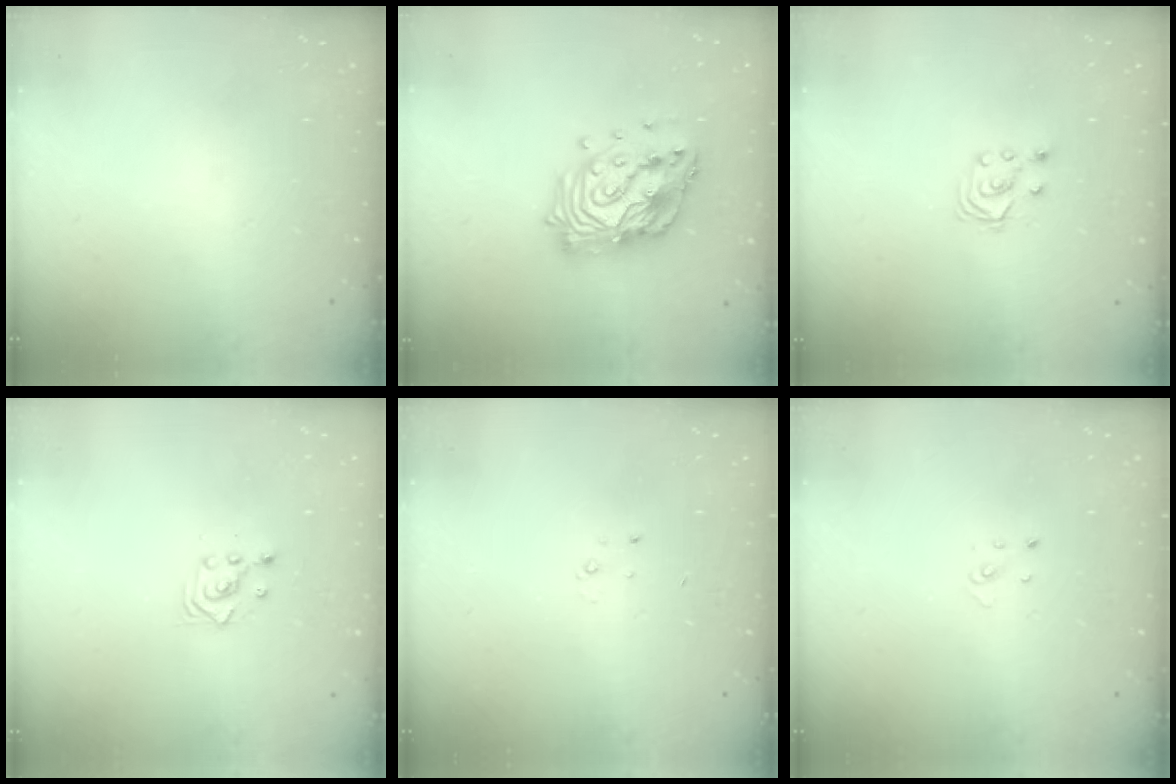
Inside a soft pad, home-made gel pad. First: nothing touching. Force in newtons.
{"total": 18.2, "press": 18.1, "slide": 1.5}
{"total": 2.8, "press": 2.7, "slide": 0.7}
{"total": 2.3, "press": 2.3, "slide": 0.3}
{"total": 2.3, "press": 2.3, "slide": 0.3}
{"total": 1.9, "press": 1.9, "slide": 0.2}